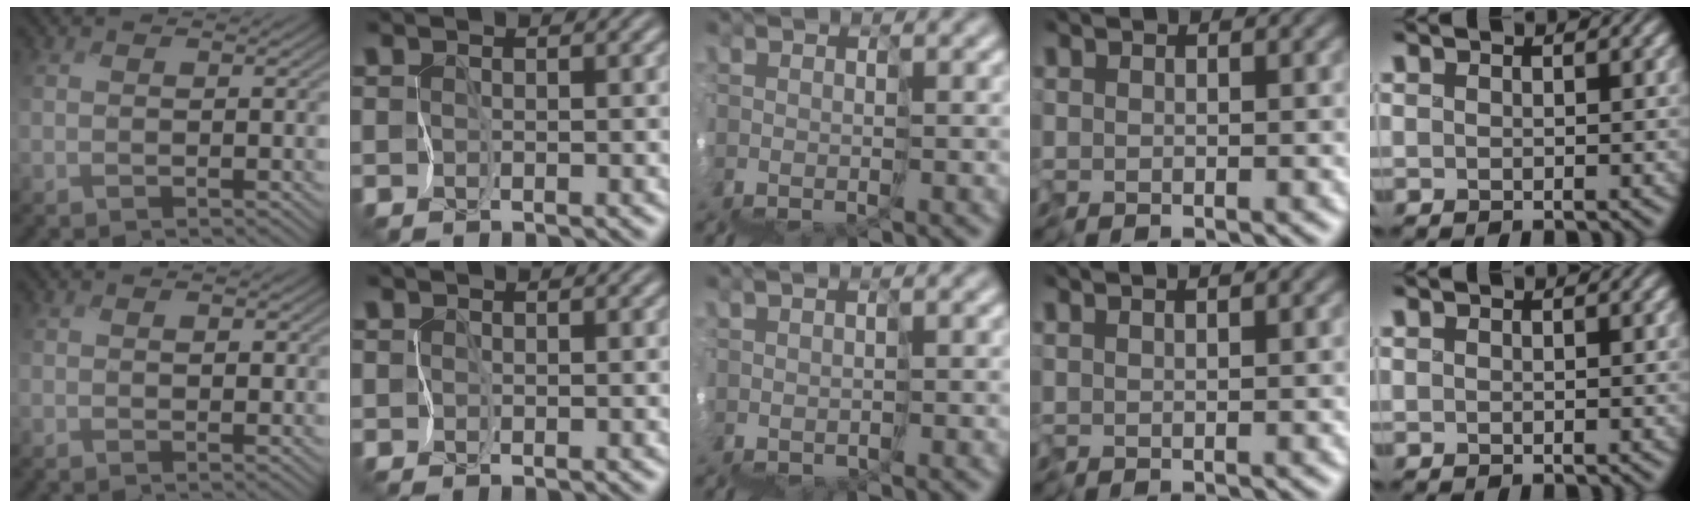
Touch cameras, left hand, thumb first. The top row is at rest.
{"thumb": {"total": 0.7, "force": [-0.1, 0.4, 0.6], "torque": [-0.007, -0.001, 0.001]}, "middle": {"total": 0.8, "force": [0.6, -0.5, -0.4], "torque": [0.012, 0.013, 0.005]}, "ring": {"total": 1.0, "force": [0.8, 0.0, 0.7], "torque": [-0.006, 0.002, 0.006]}}